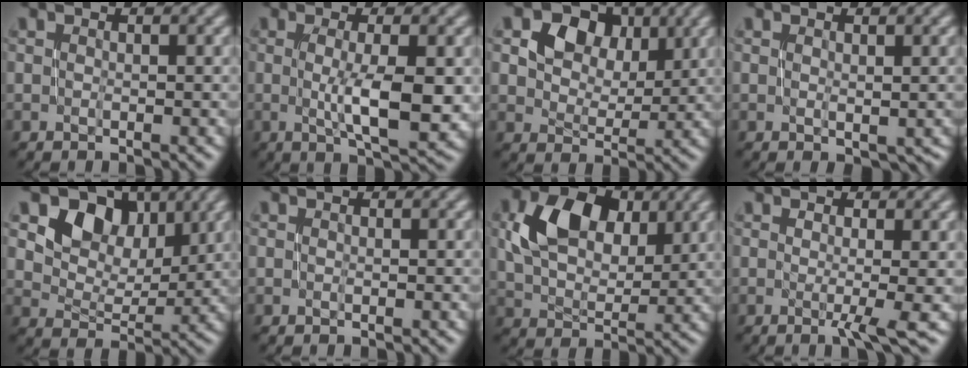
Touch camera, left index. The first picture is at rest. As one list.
[{"total": 5.9, "force": [-0.2, 1.5, 5.7], "torque": [-0.095, -0.003, 0.003]}, {"total": 6.3, "force": [3.1, 4.6, 3.1], "torque": [-0.059, 0.008, 0.044]}, {"total": 1.4, "force": [0.1, 0.7, 1.2], "torque": [-0.014, 0.000, 0.008]}, {"total": 7.0, "force": [4.3, 4.7, 2.9], "torque": [-0.053, -0.008, 0.078]}, {"total": 0.0}, {"total": 7.9, "force": [3.3, 5.1, 5.0], "torque": [-0.093, 0.007, 0.058]}, {"total": 2.5, "force": [-0.3, 0.6, 2.4], "torque": [-0.038, -0.003, -0.006]}]